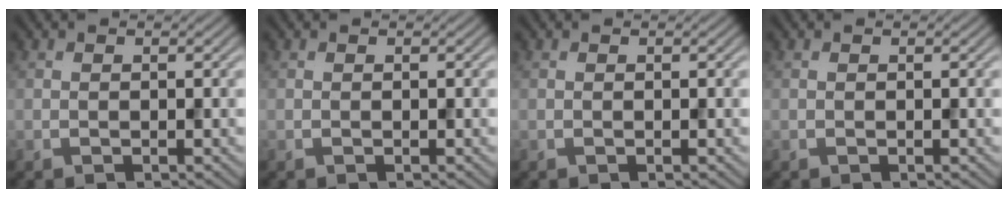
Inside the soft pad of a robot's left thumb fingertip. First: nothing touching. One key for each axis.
{"total": 0.0}
{"total": 0.0}
{"total": 0.0}